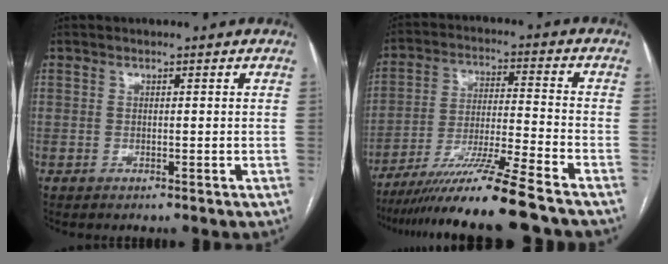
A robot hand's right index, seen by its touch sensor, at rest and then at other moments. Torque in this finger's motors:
{"motor_torque": [1.13, -1.00, 0.76, 0.20]}